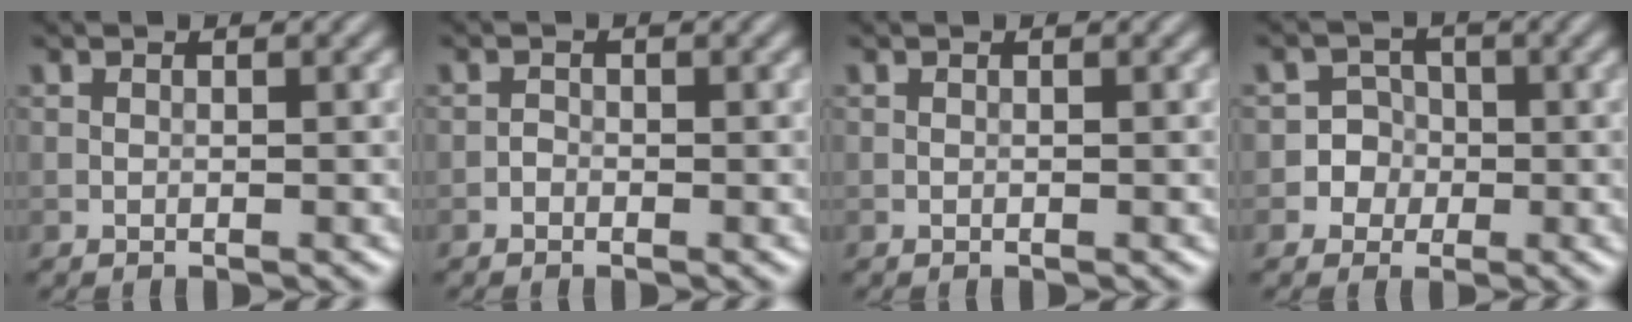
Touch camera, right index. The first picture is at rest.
{"total": 0.6, "force": [-0.4, 0.4, 0.1], "torque": [0.002, 0.000, -0.007]}
{"total": 0.0}
{"total": 3.9, "force": [-0.9, 3.8, 0.4], "torque": [0.021, 0.015, -0.029]}